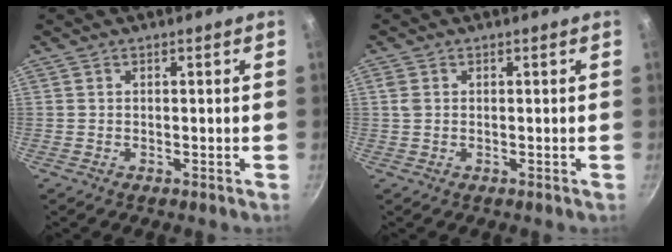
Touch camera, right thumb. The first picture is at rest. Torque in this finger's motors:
{"motor_torque": [0.11, 0.71, 0.31, 0.24, 0.01]}